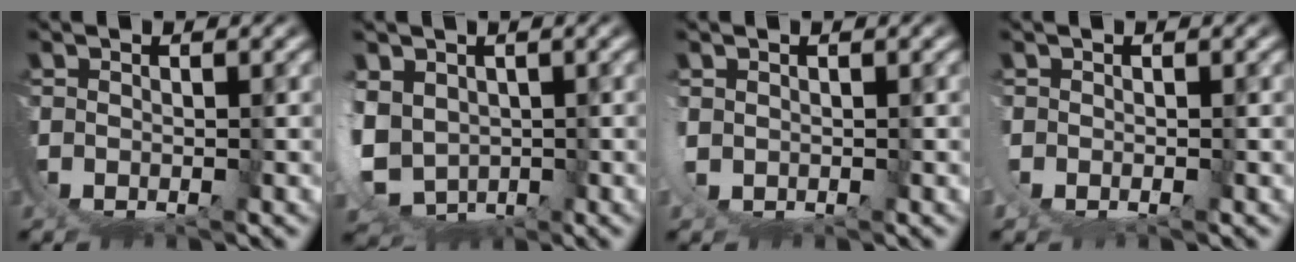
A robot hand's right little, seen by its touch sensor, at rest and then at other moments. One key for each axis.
{"total": 6.8, "fx": -0.5, "fy": 5.6, "fz": 3.9, "tx": -0.136, "ty": -0.053, "tz": 0.018}
{"total": 1.1, "fx": 0.8, "fy": -0.1, "fz": 0.7, "tx": -0.030, "ty": -0.010, "tz": 0.023}
{"total": 0.9, "fx": 0.1, "fy": 0.2, "fz": 0.8, "tx": -0.025, "ty": -0.003, "tz": 0.005}